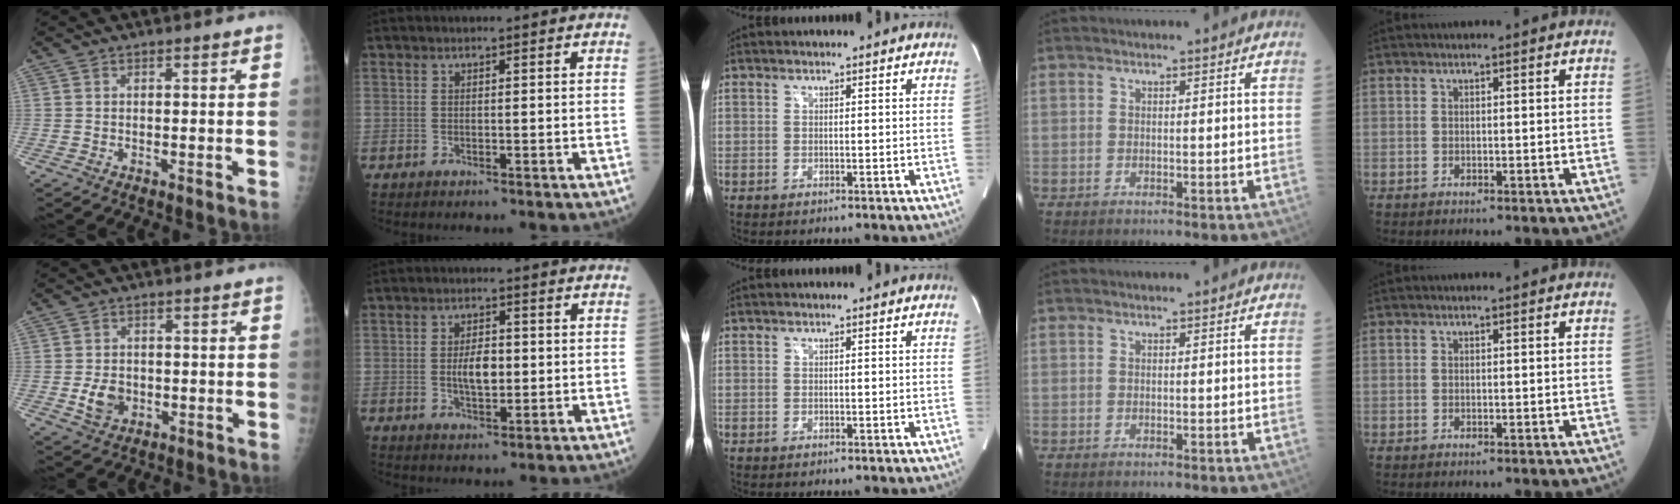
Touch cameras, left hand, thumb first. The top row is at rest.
{"thumb": {"total": 4.8, "force": [-1.0, 3.7, 2.8], "torque": [-0.040, 0.004, -0.011]}, "index": {"total": 4.3, "force": [-0.1, 1.9, 3.9], "torque": [-0.075, 0.002, 0.000]}}